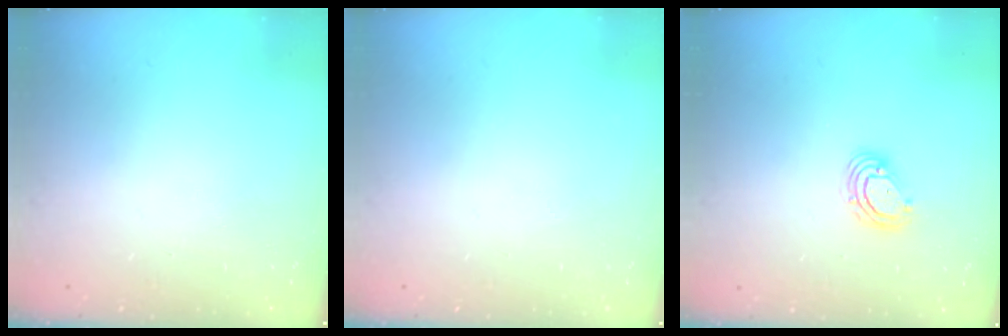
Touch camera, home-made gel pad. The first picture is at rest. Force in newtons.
{"total": 0.0}
{"total": 5.7, "press": 5.6, "slide": 0.8}